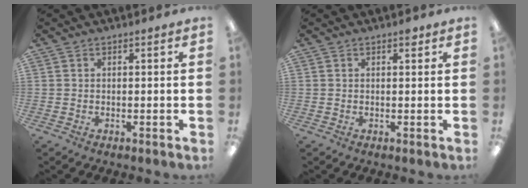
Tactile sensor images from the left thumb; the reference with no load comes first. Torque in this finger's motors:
{"motor_torque": [0.06, -0.19, 0.16, -0.26, 0.02]}